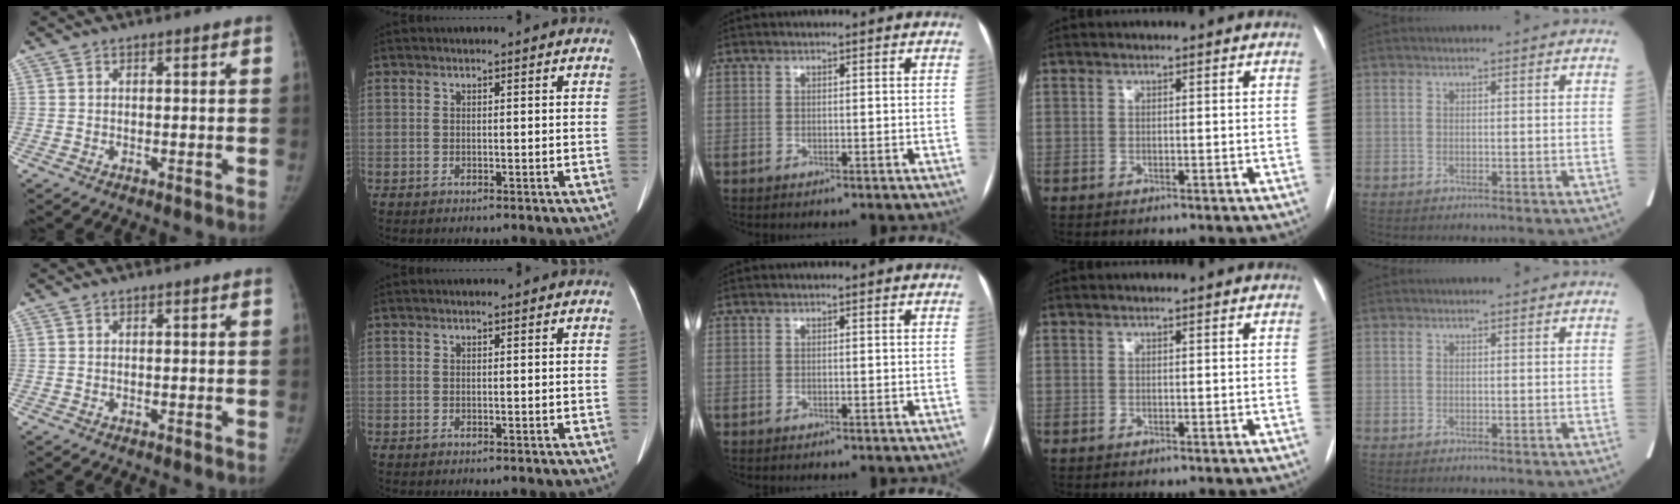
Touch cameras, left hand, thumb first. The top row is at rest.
{}